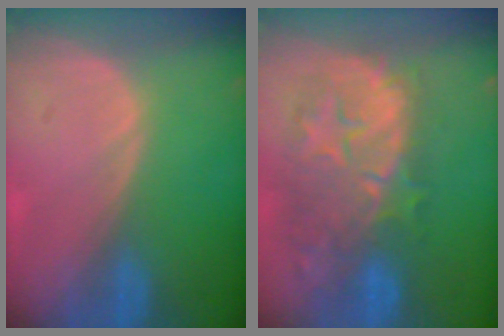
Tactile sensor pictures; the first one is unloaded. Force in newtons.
{"total": 11.3, "press": 10.4, "slide": 4.3}